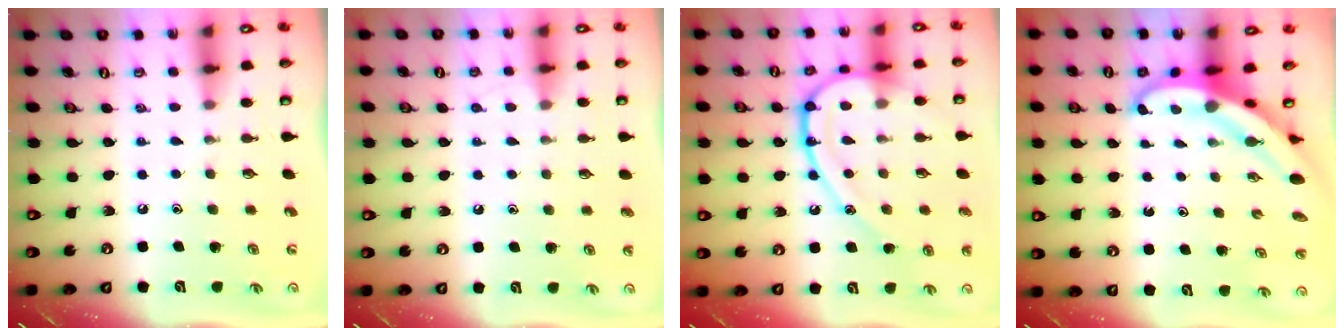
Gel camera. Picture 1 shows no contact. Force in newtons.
{"total": 2.4, "press": 2.4, "slide": 0.3}
{"total": 18.1, "press": 18.0, "slide": 1.7}
{"total": 6.0, "press": 6.0, "slide": 0.2}